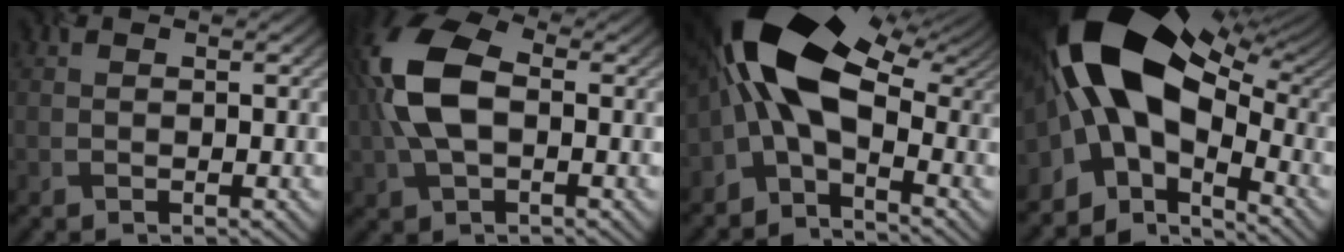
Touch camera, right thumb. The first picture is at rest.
{"total": 10.9, "force": [0.3, 6.1, 9.0], "torque": [-0.224, 0.017, -0.005]}
{"total": 14.4, "force": [-0.1, 7.2, 12.5], "torque": [-0.229, 0.007, -0.023]}
{"total": 16.9, "force": [-0.8, 9.5, 13.9], "torque": [-0.246, 0.006, -0.023]}